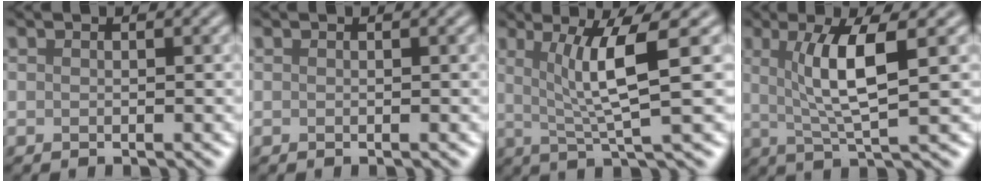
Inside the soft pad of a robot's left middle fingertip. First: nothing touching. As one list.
[{"total": 0.0}, {"total": 5.5, "force": [1.3, 0.8, 5.3], "torque": [-0.095, 0.001, 0.028]}, {"total": 5.7, "force": [1.2, 1.2, 5.5], "torque": [-0.098, 0.002, 0.026]}]